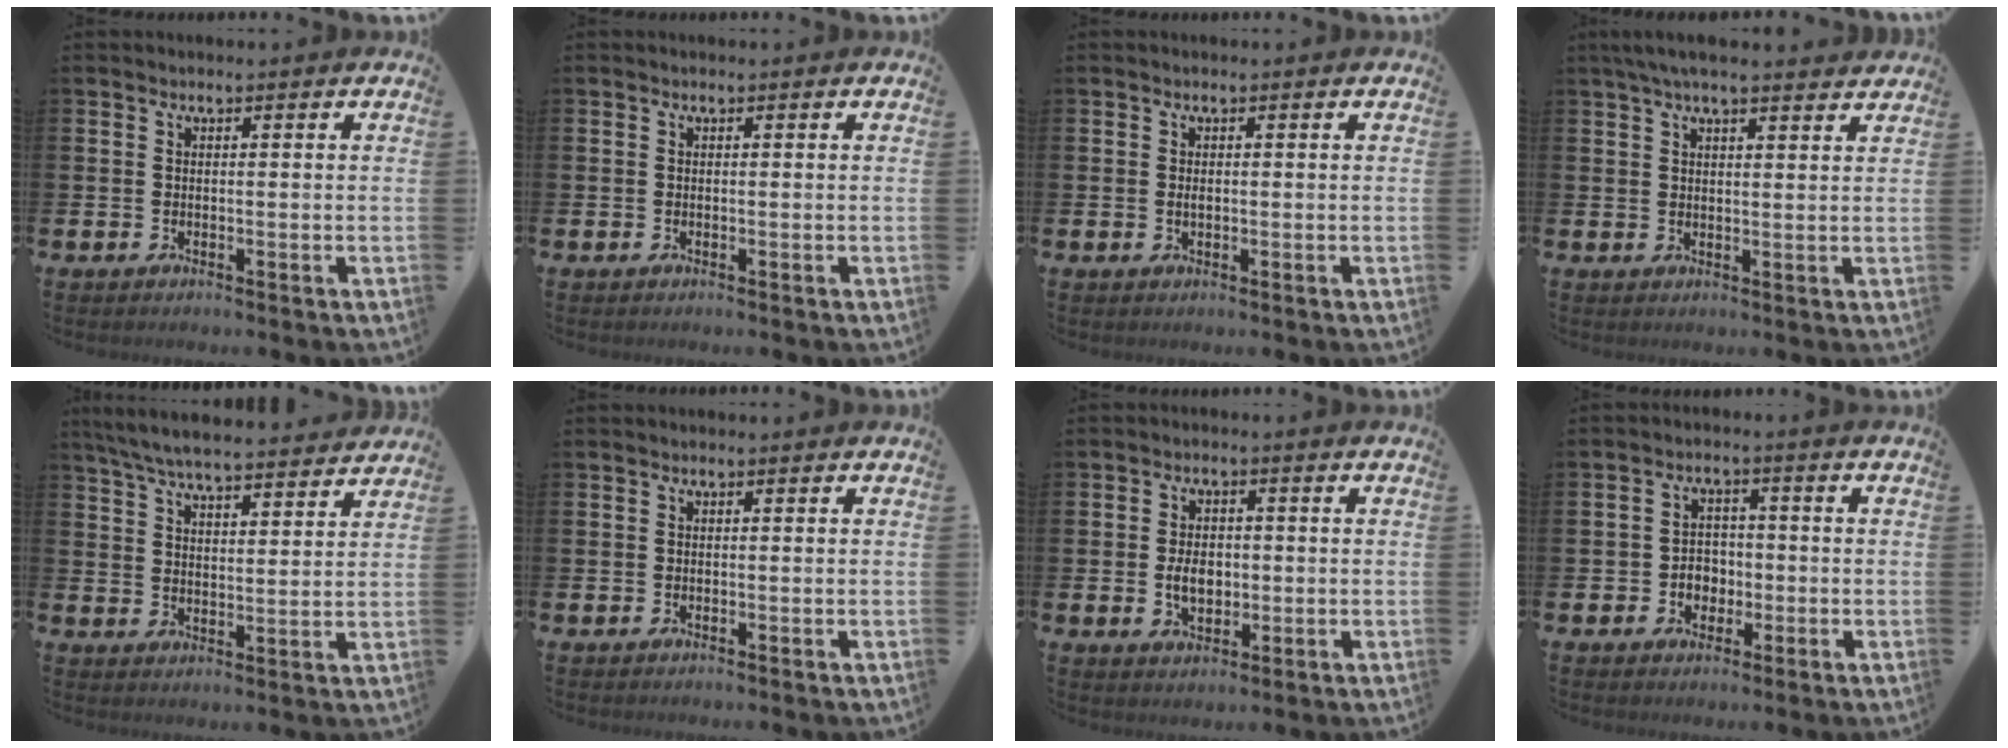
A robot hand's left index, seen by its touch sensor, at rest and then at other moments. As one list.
[{"total": 0.0}, {"total": 0.6, "force": [0.1, 0.3, 0.5], "torque": [-0.011, 0.002, 0.000]}, {"total": 4.4, "force": [3.9, 0.5, 1.9], "torque": [-0.043, -0.006, 0.070]}, {"total": 6.9, "force": [6.6, 0.5, 1.8], "torque": [-0.060, -0.041, 0.118]}, {"total": 0.0}, {"total": 4.1, "force": [-0.2, 2.8, 2.9], "torque": [-0.036, -0.001, -0.012]}, {"total": 3.1, "force": [-0.9, 2.7, 1.3], "torque": [-0.016, 0.000, -0.025]}]